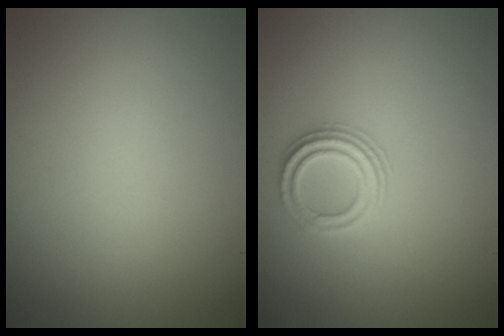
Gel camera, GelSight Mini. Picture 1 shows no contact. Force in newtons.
{"total": 2.3, "press": 2.2, "slide": 0.5}